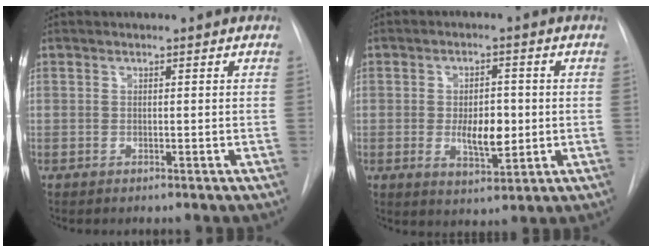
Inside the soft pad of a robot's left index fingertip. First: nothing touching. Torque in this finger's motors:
{"motor_torque": [1.00, -0.02, 0.20, 0.10]}